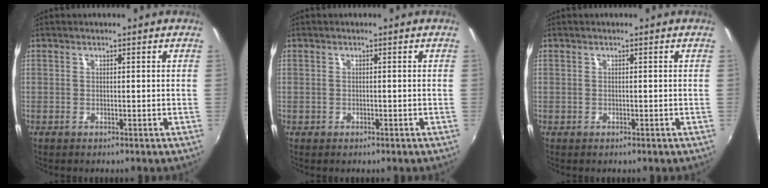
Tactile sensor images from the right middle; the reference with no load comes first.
{"total": 0.6, "force": [-0.4, 0.3, 0.1], "torque": [-0.004, -0.003, -0.009]}
{"total": 0.0}